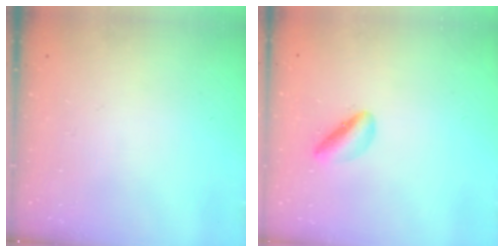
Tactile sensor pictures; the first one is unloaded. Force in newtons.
{"total": 3.5, "press": 3.4, "slide": 0.7}